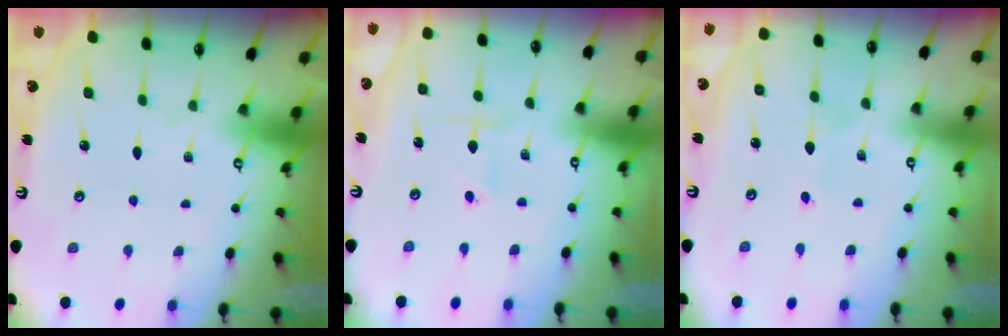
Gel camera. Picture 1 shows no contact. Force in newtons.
{"total": 1.8, "press": 1.8, "slide": 0.2}
{"total": 1.5, "press": 1.4, "slide": 0.1}